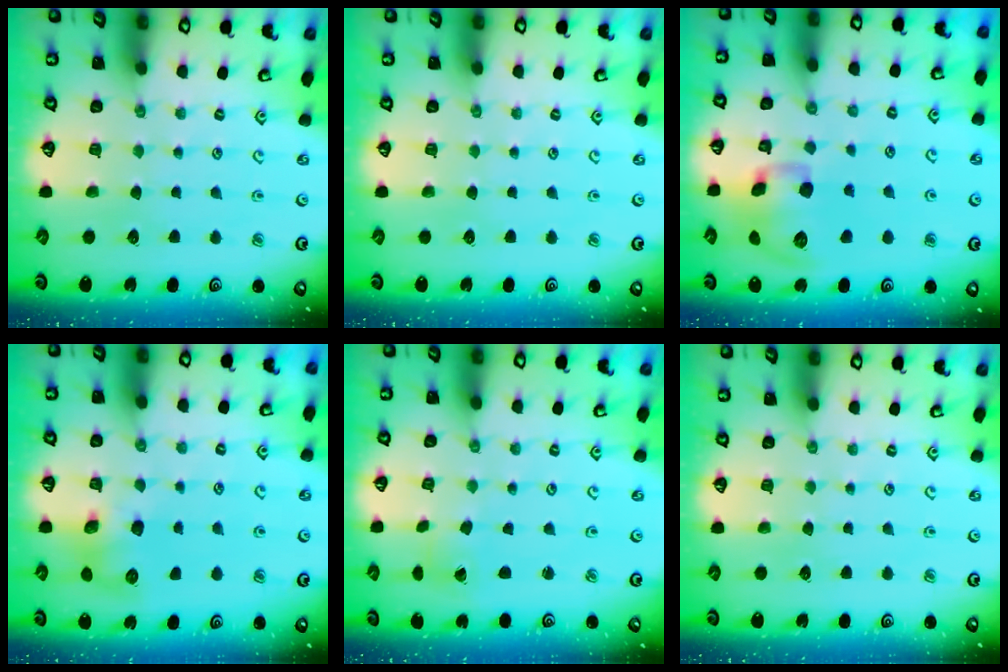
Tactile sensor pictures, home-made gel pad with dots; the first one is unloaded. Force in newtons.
{"total": 0.0}
{"total": 15.0, "press": 14.8, "slide": 2.3}
{"total": 9.1, "press": 9.0, "slide": 0.5}
{"total": 2.0, "press": 2.0, "slide": 0.2}
{"total": 0.0}